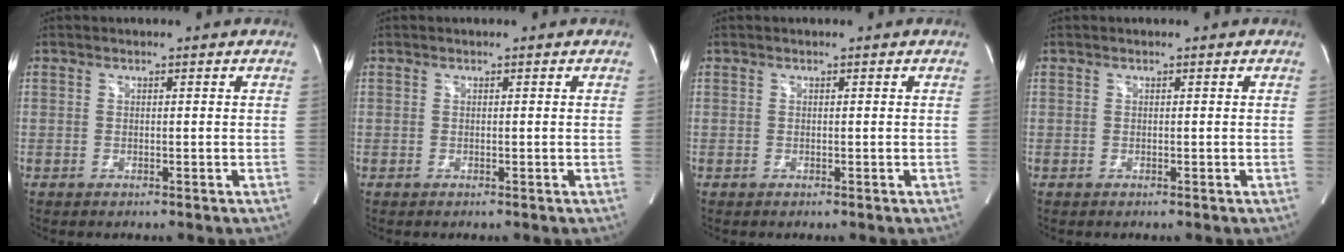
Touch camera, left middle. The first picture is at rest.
{"total": 0.0}
{"total": 0.0}
{"total": 0.0}